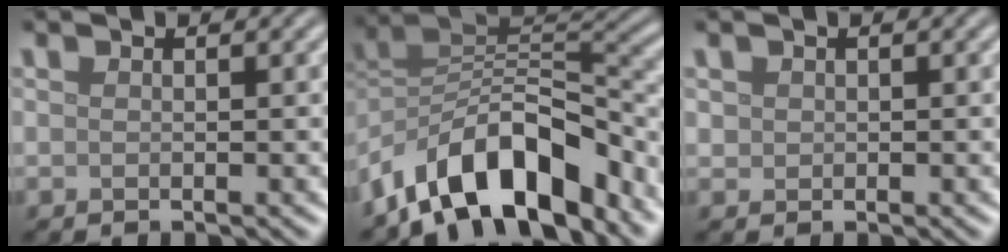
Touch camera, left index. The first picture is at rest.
{"total": 11.9, "force": [-7.6, 5.4, 7.4], "torque": [-0.113, 0.016, -0.151]}
{"total": 0.8, "force": [0.2, 0.7, 0.1], "torque": [0.001, -0.002, 0.006]}